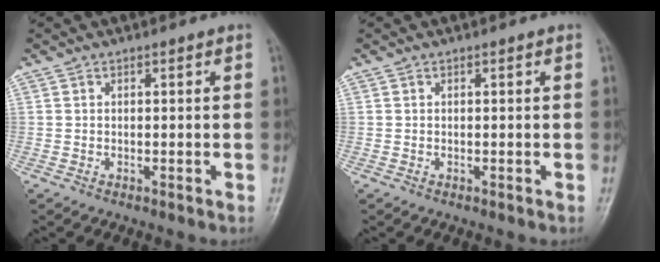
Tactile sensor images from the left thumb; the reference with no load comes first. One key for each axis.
{"total": 0.0}